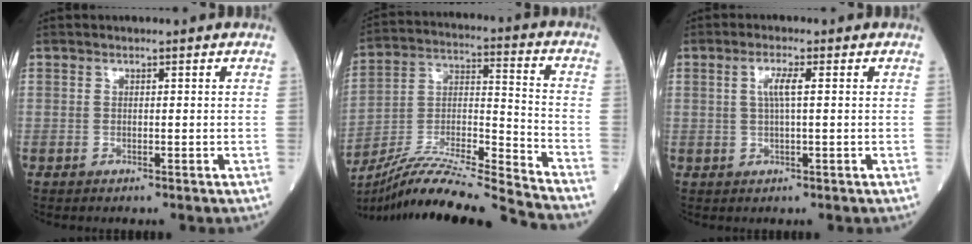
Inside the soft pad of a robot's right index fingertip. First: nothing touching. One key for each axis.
{"total": 21.7, "fx": -20.0, "fy": -1.8, "fz": 8.3, "tx": -0.166, "ty": -0.024, "tz": -0.341}
{"total": 2.8, "fx": 0.7, "fy": 0.2, "fz": 2.7, "tx": -0.057, "ty": 0.005, "tz": 0.014}